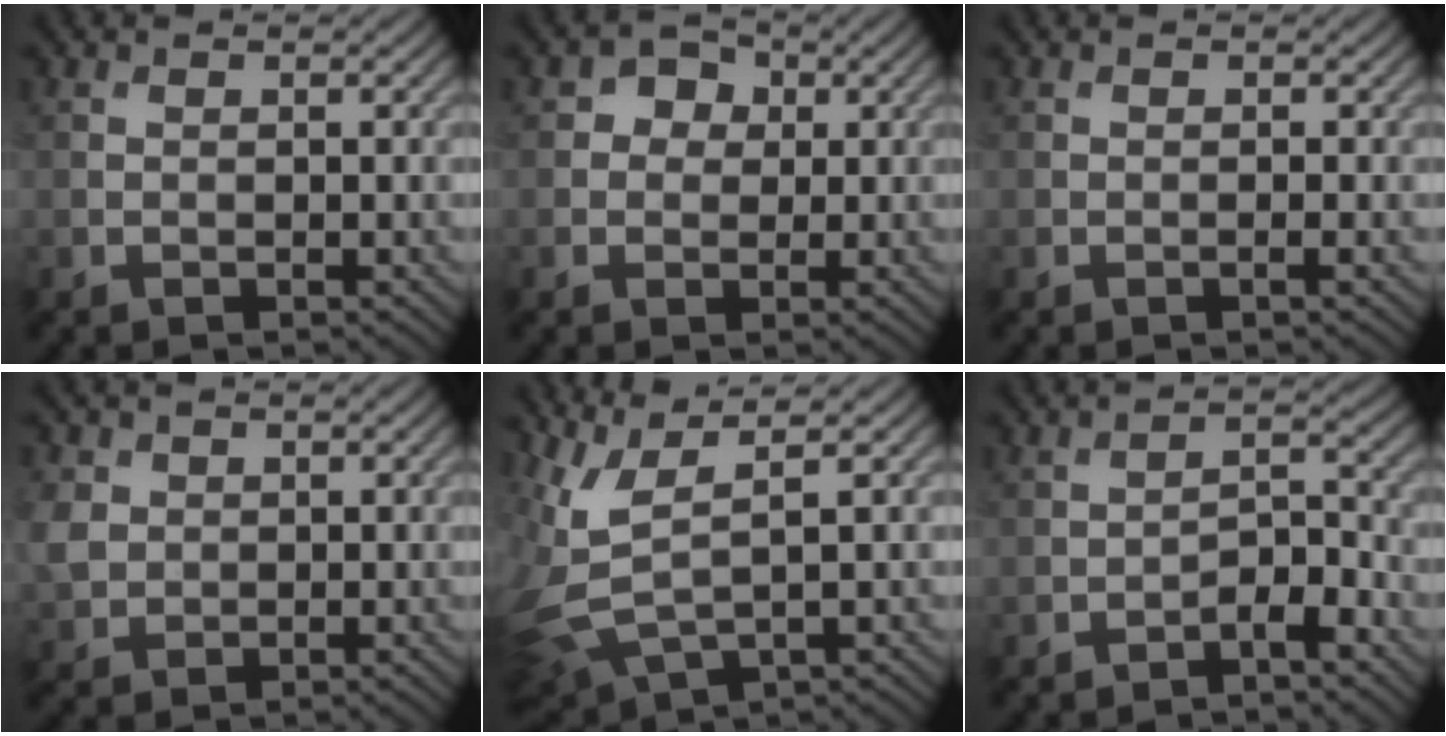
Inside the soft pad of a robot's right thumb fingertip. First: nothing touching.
{"total": 2.9, "force": [0.5, 2.6, 1.2], "torque": [-0.018, 0.005, -0.001]}
{"total": 0.5, "force": [-0.2, 0.0, 0.5], "torque": [-0.008, -0.001, -0.004]}
{"total": 3.9, "force": [0.6, 3.4, 1.7], "torque": [-0.059, 0.003, 0.009]}
{"total": 7.4, "force": [2.1, 2.9, 6.5], "torque": [-0.174, -0.007, 0.050]}
{"total": 3.5, "force": [-2.2, 1.2, 2.4], "torque": [-0.037, 0.010, -0.043]}